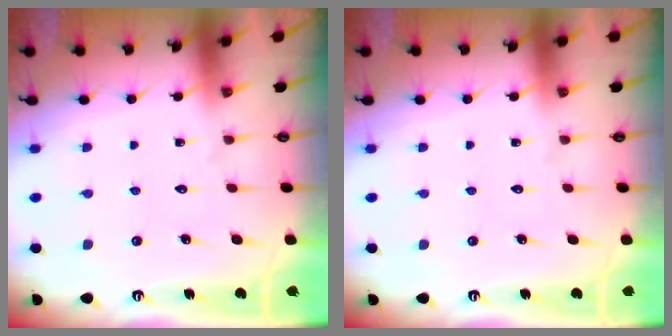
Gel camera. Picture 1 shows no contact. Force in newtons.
{"total": 0.0}